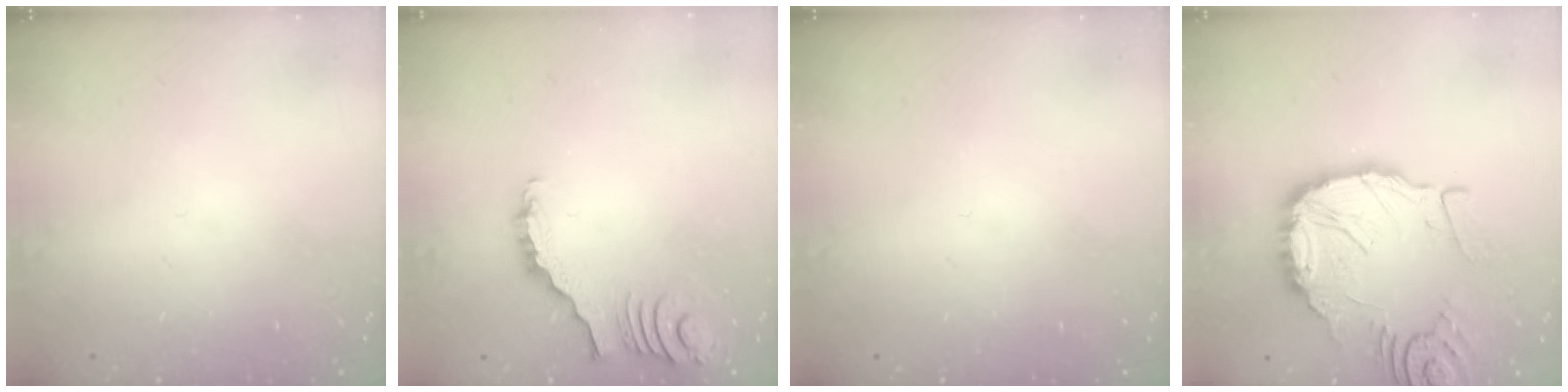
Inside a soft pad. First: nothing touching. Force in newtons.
{"total": 3.5, "press": 3.5, "slide": 0.4}
{"total": 0.0}
{"total": 19.0, "press": 18.9, "slide": 2.1}